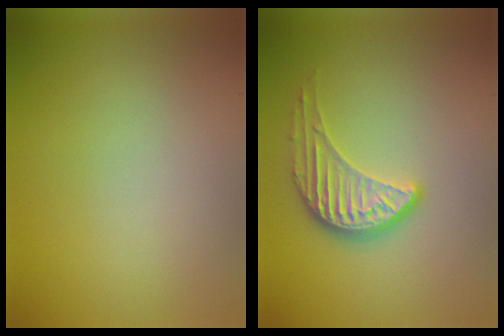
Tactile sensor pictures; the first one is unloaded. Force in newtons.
{"total": 4.0, "press": 3.0, "slide": 2.7}